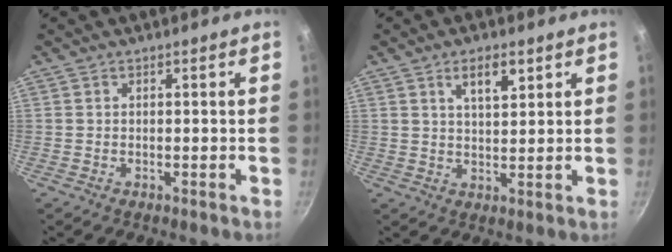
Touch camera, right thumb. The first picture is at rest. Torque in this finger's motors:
{"motor_torque": [0.43, 1.42, 0.25, -0.06, 0.17]}